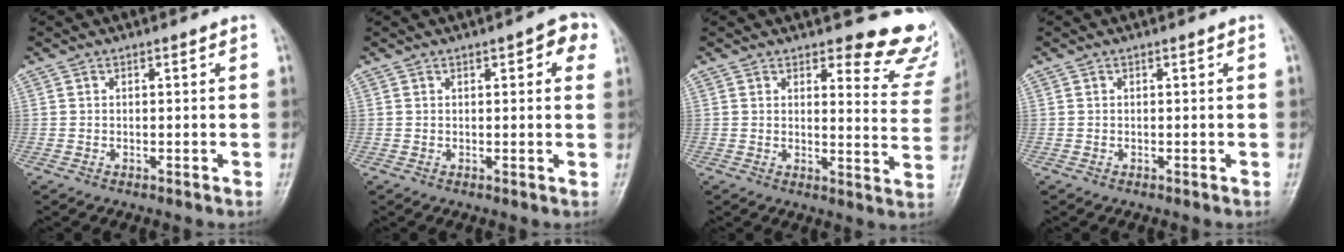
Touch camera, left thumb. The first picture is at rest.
{"total": 5.0, "force": [2.2, 1.8, 4.1], "torque": [-0.029, 0.000, 0.016]}
{"total": 11.9, "force": [10.6, 3.6, 4.0], "torque": [-0.003, -0.101, 0.098]}
{"total": 0.0}